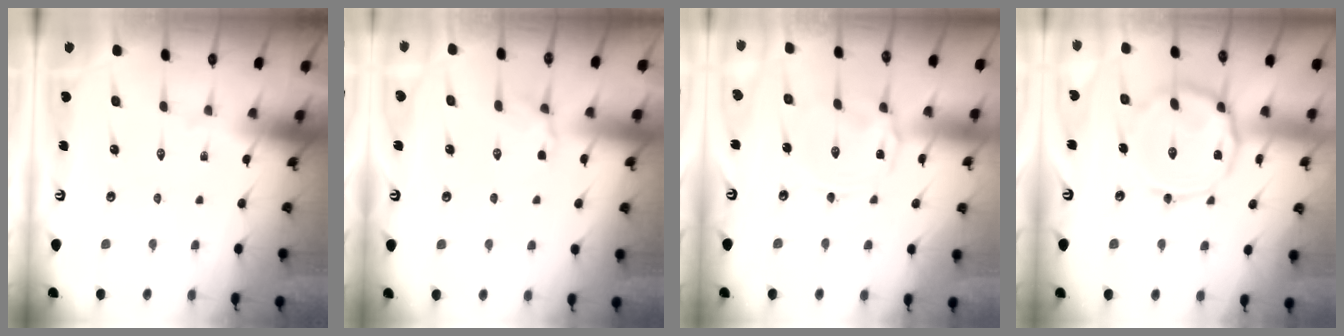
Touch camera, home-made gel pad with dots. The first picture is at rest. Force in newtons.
{"total": 5.0, "press": 4.7, "slide": 1.7}
{"total": 2.0, "press": 2.0, "slide": 0.5}
{"total": 13.7, "press": 13.7, "slide": 1.1}